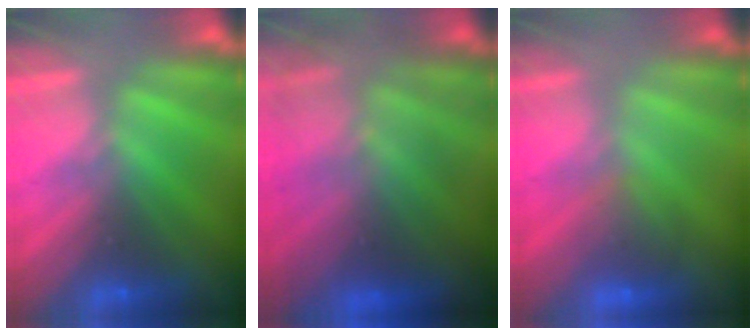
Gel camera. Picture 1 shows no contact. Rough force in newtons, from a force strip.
{"total": 10.0}
{"total": 5.7}